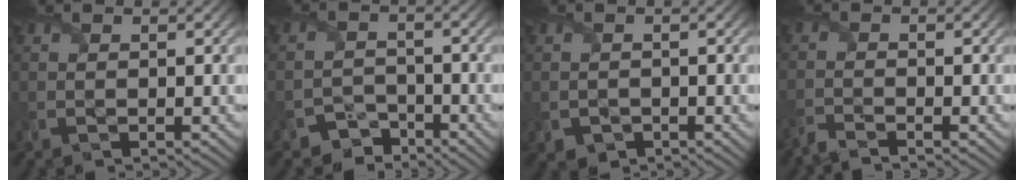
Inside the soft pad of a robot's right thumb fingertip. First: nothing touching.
{"total": 3.5, "force": [-2.9, 1.8, 0.2], "torque": [0.007, 0.000, -0.057]}
{"total": 1.8, "force": [-1.0, 1.4, 0.3], "torque": [-0.004, -0.011, -0.017]}
{"total": 1.9, "force": [-1.9, 0.1, 0.3], "torque": [-0.010, -0.007, -0.047]}